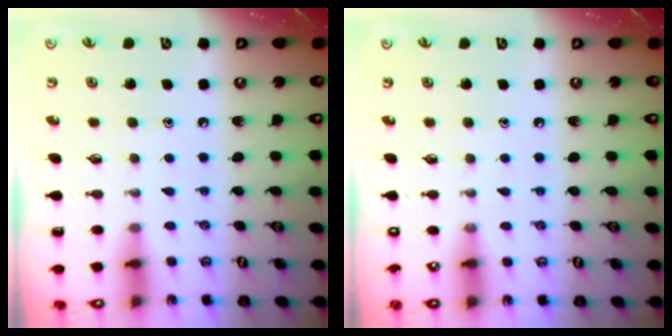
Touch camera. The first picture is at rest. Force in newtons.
{"total": 3.3, "press": 3.2, "slide": 0.5}